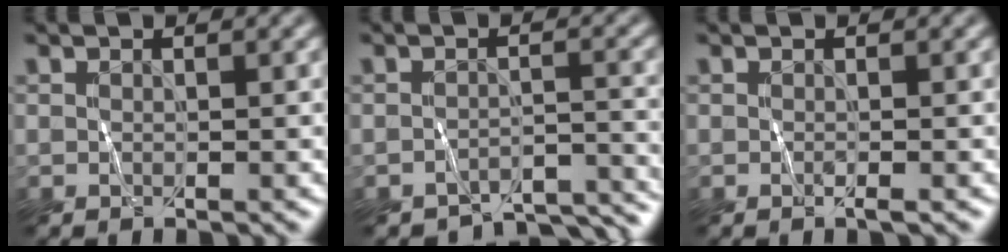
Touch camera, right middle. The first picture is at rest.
{"total": 5.2, "force": [-4.9, 1.2, 1.2], "torque": [-0.013, -0.011, -0.062]}
{"total": 0.6, "force": [0.0, 0.0, 0.6], "torque": [-0.010, -0.001, -0.001]}